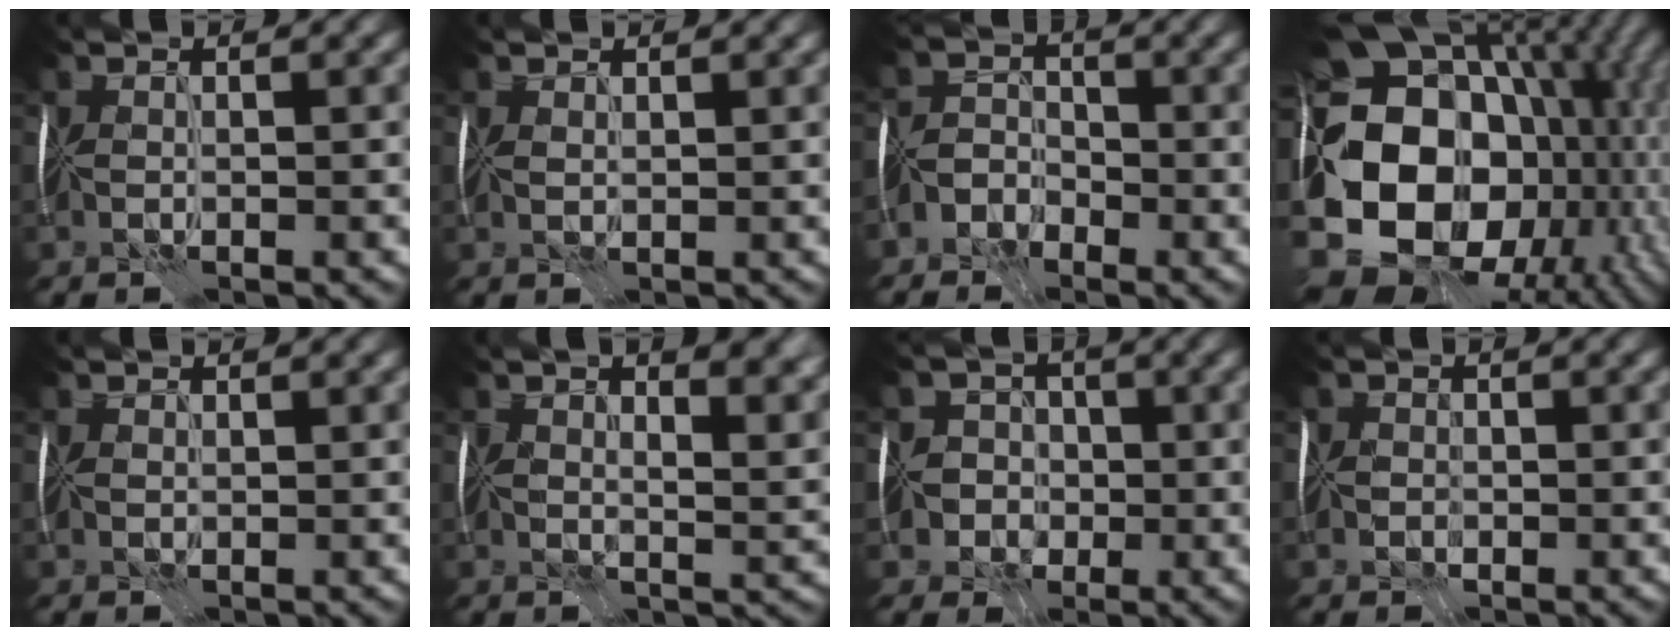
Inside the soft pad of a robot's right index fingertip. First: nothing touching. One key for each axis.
{"total": 0.8, "fx": 0.8, "fy": 0.3, "fz": 0.2, "tx": -0.006, "ty": 0.005, "tz": 0.012}
{"total": 3.3, "fx": -3.0, "fy": 1.4, "fz": 0.2, "tx": 0.013, "ty": 0.004, "tz": -0.062}
{"total": 20.2, "fx": -1.9, "fy": 15.4, "fz": 13.0, "tx": -0.231, "ty": 0.002, "tz": -0.016}
{"total": 0.9, "fx": 0.7, "fy": 0.5, "fz": 0.2, "tx": -0.007, "ty": 0.005, "tz": 0.008}
{"total": 10.3, "fx": 5.2, "fy": 4.6, "fz": 7.7, "tx": -0.071, "ty": 0.047, "tz": 0.049}
{"total": 4.6, "fx": -1.8, "fy": 4.2, "fz": 0.7, "tx": 0.019, "ty": 0.013, "tz": -0.060}
{"total": 1.8, "fx": -0.5, "fy": 1.7, "fz": 0.3, "tx": 0.015, "ty": 0.011, "tz": -0.021}